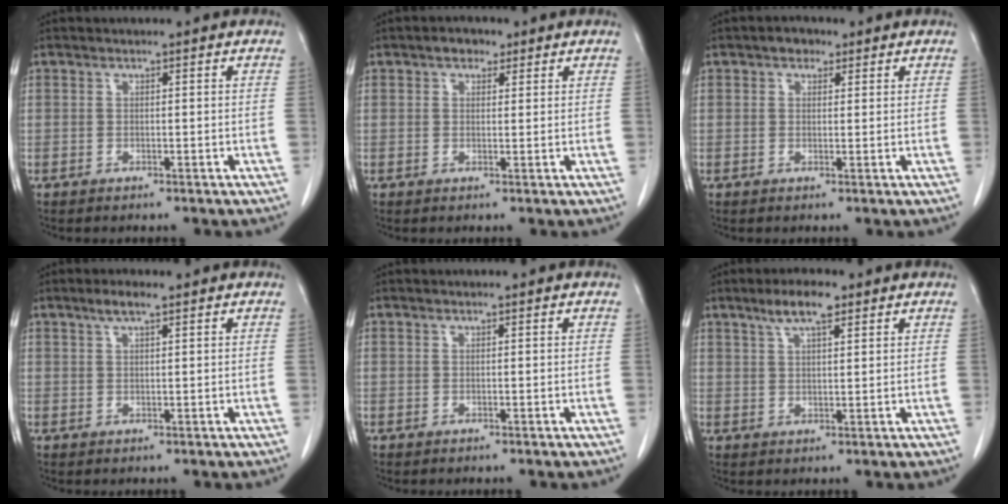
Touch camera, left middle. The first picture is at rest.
{"total": 2.4, "force": [1.5, 1.5, 1.1], "torque": [-0.018, 0.009, 0.020]}
{"total": 2.2, "force": [1.3, 1.4, 1.0], "torque": [-0.015, 0.008, 0.017]}
{"total": 2.6, "force": [1.7, 0.4, 1.9], "torque": [-0.040, 0.006, 0.032]}
{"total": 0.0}
{"total": 5.3, "force": [3.5, 1.2, 3.8], "torque": [-0.073, 0.008, 0.060]}